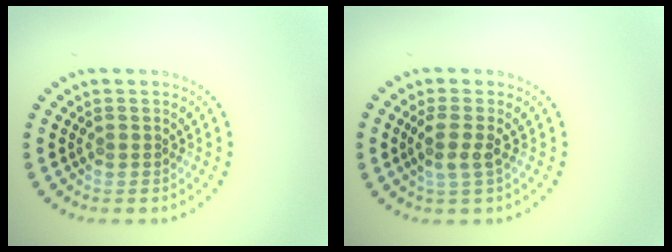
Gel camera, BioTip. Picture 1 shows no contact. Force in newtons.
{"total": 2.2, "press": 1.8, "slide": 1.3}